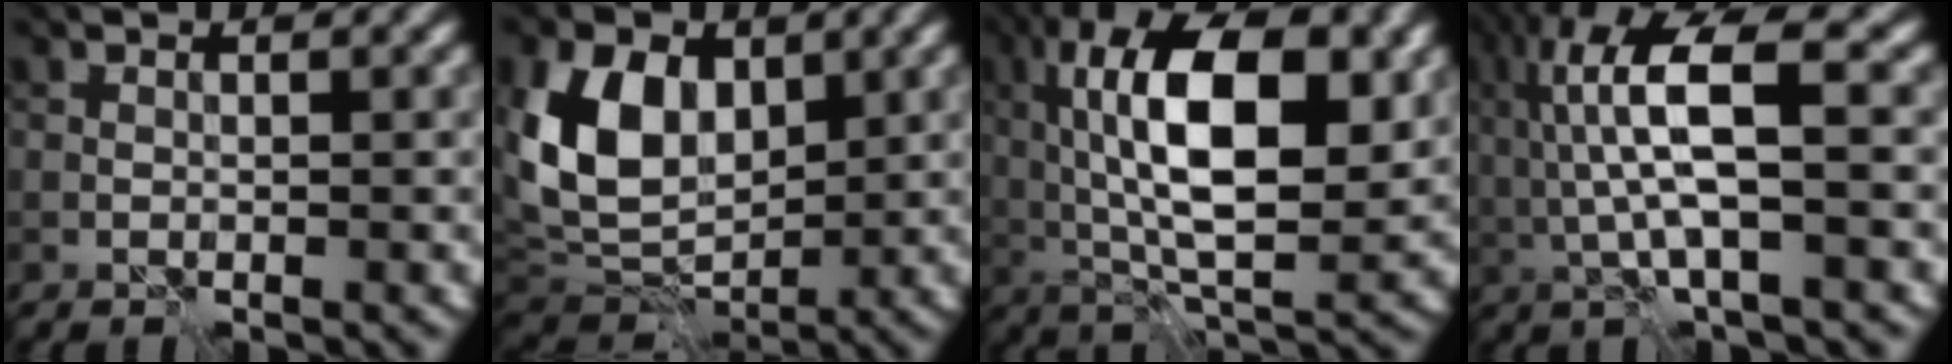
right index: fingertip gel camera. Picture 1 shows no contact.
{"total": 8.1, "force": [1.8, 5.8, 5.4], "torque": [-0.113, -0.008, 0.032]}
{"total": 12.6, "force": [2.4, 5.1, 11.3], "torque": [-0.188, 0.010, 0.038]}
{"total": 8.4, "force": [1.3, 2.3, 8.0], "torque": [-0.162, 0.012, 0.025]}